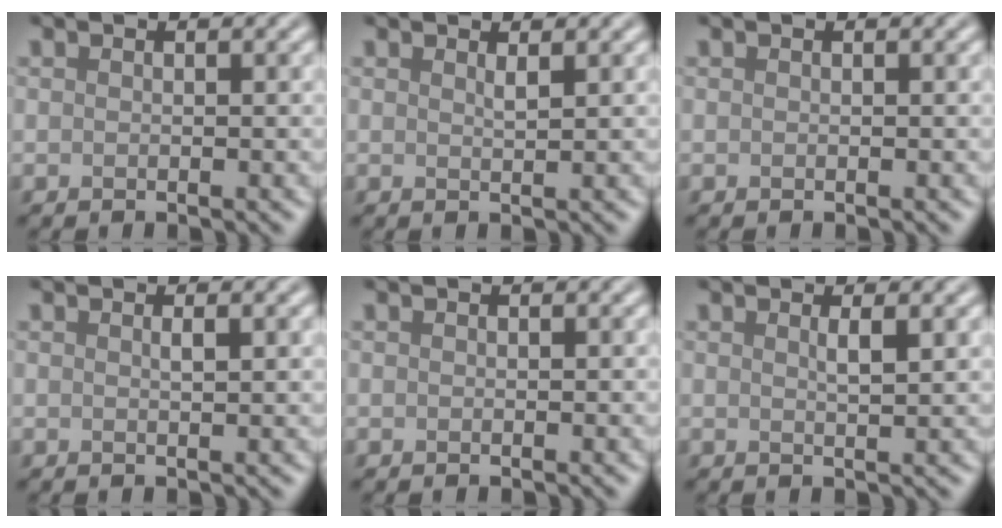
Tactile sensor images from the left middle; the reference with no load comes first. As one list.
[{"total": 0.8, "force": [0.6, 0.1, 0.5], "torque": [-0.004, -0.003, 0.010]}, {"total": 0.0}, {"total": 1.2, "force": [0.4, 0.3, 1.1], "torque": [-0.013, 0.002, 0.005]}, {"total": 0.0}, {"total": 1.5, "force": [0.7, 0.3, 1.3], "torque": [-0.017, 0.001, 0.008]}]